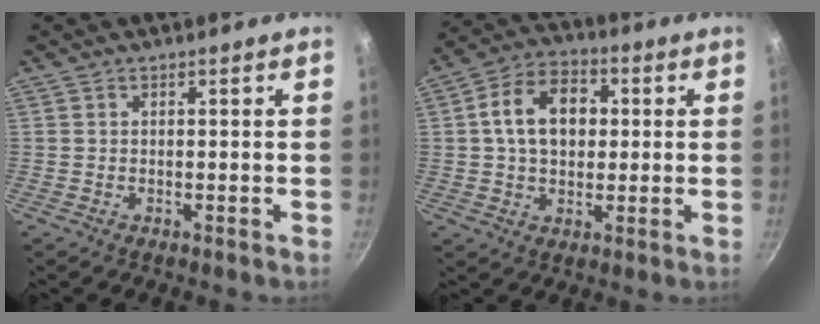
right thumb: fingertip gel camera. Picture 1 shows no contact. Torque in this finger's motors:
{"motor_torque": [0.18, 2.69, 1.22, -0.18, 0.04]}